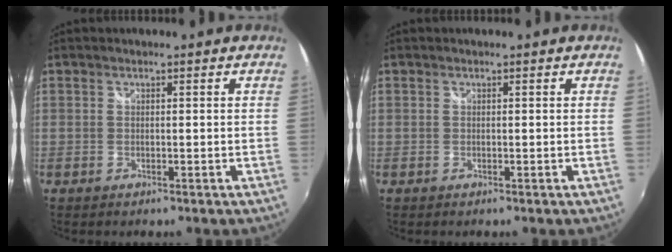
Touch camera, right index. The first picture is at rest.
{"total": 0.0}